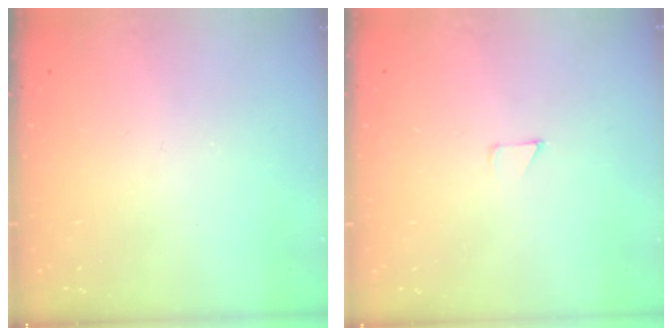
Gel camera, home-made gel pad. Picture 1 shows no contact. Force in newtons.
{"total": 2.7, "press": 2.7, "slide": 0.2}